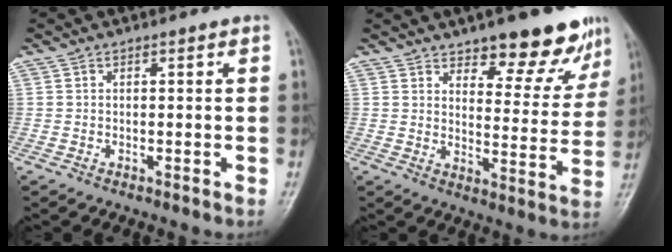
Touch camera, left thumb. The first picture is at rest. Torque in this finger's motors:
{"motor_torque": [0.11, 0.43, -0.14, -0.45, 0.07]}